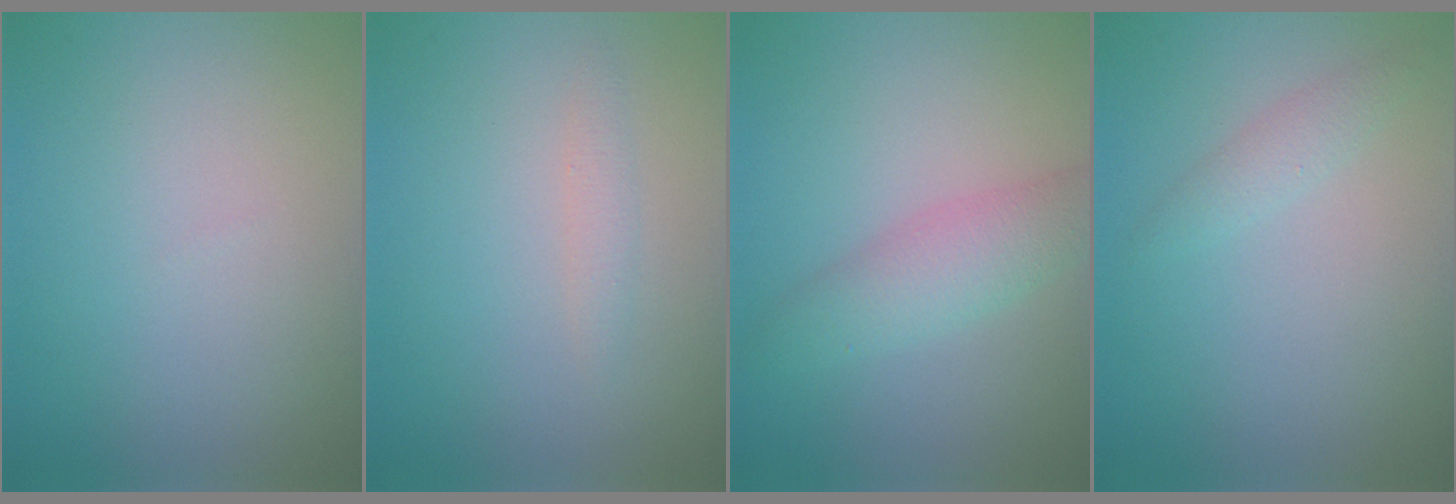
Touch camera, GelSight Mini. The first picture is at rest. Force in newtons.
{"total": 0.9, "press": 0.9, "slide": 0.0}
{"total": 3.5, "press": 3.5, "slide": 0.1}
{"total": 1.2, "press": 1.2, "slide": 0.1}